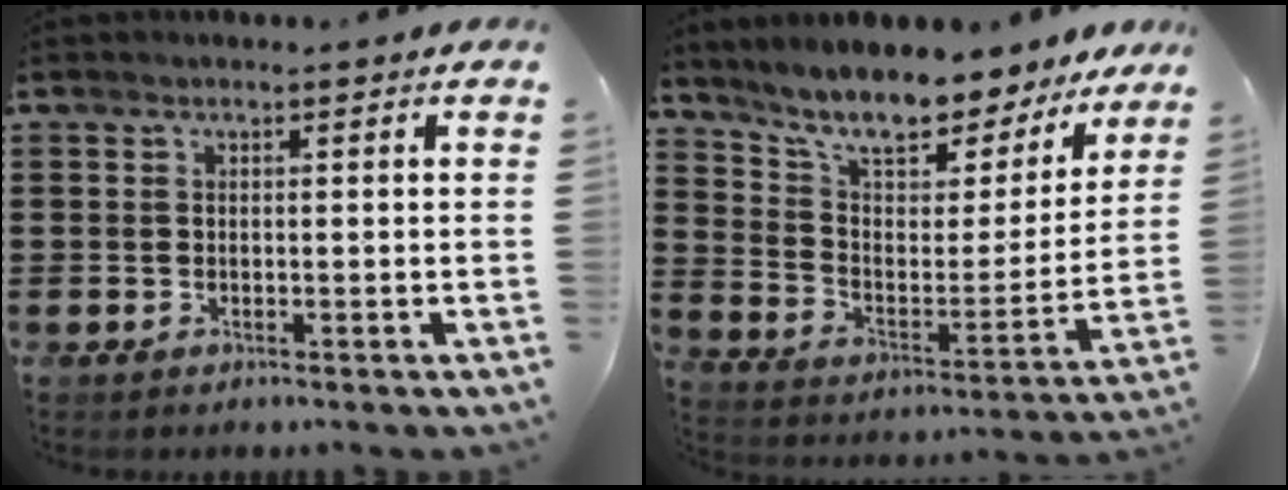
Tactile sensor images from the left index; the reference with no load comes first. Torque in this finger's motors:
{"motor_torque": [2.14, 0.00, 1.05, 0.21]}